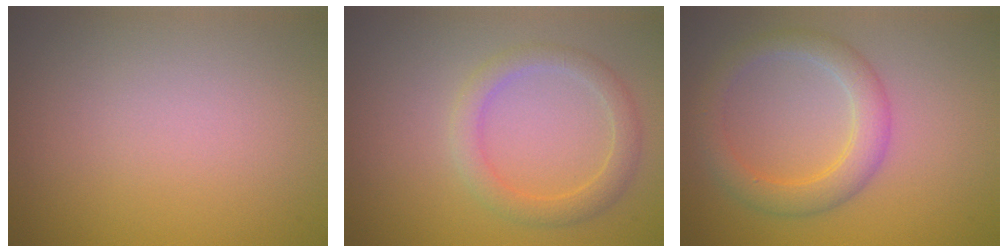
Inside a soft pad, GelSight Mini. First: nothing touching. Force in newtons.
{"total": 2.7, "press": 2.7, "slide": 0.0}
{"total": 3.5, "press": 3.5, "slide": 0.0}